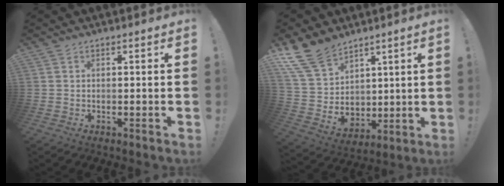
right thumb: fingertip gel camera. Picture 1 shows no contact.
{"total": 15.6, "force": [10.7, 9.6, 5.9], "torque": [-0.120, -0.066, 0.217]}